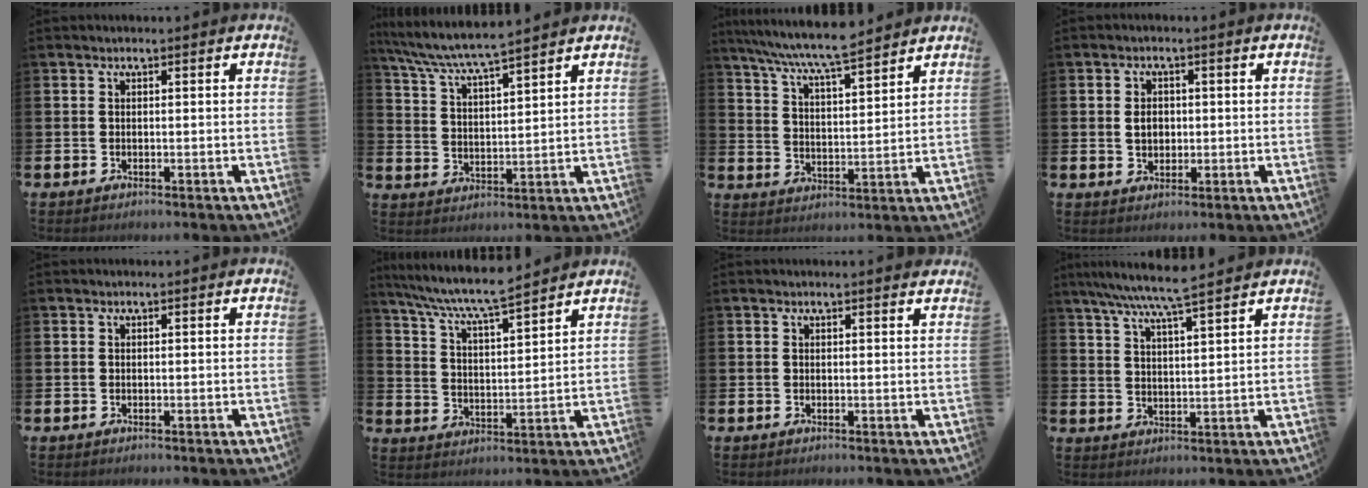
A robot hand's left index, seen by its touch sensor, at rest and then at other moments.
{"total": 6.2, "force": [6.0, 0.0, 1.6], "torque": [-0.057, -0.039, 0.104]}
{"total": 7.7, "force": [7.3, 0.2, 2.5], "torque": [-0.076, -0.044, 0.129]}
{"total": 2.8, "force": [0.2, 2.2, 1.6], "torque": [-0.018, 0.003, -0.002]}
{"total": 0.0}
{"total": 7.6, "force": [7.1, 0.2, 2.7], "torque": [-0.078, -0.046, 0.123]}
{"total": 0.7, "force": [0.7, -0.1, 0.2], "torque": [0.010, -0.006, 0.011]}
{"total": 7.1, "force": [6.4, 0.1, 3.0], "torque": [-0.079, -0.026, 0.114]}